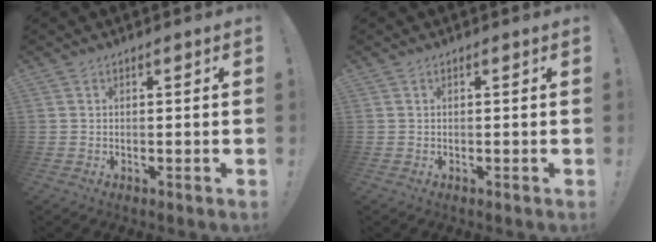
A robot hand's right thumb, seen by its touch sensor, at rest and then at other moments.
{"total": 0.0}